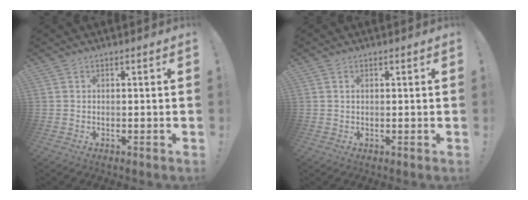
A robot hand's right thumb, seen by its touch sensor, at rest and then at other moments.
{"total": 0.8, "force": [0.4, 0.5, 0.6], "torque": [-0.007, 0.000, 0.005]}